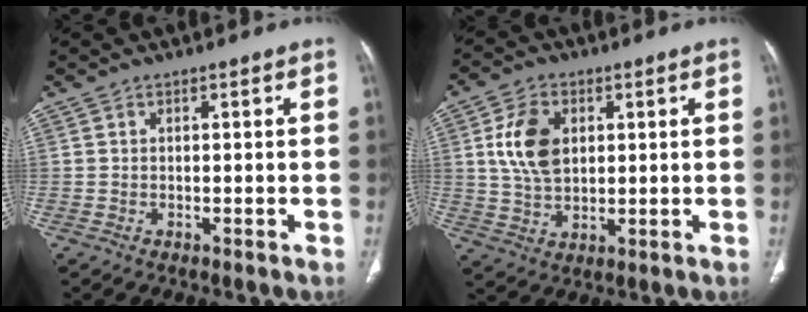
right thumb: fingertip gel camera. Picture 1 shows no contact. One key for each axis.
{"total": 9.5, "fx": 2.2, "fy": 6.4, "fz": 6.7, "tx": -0.118, "ty": -0.005, "tz": 0.047}